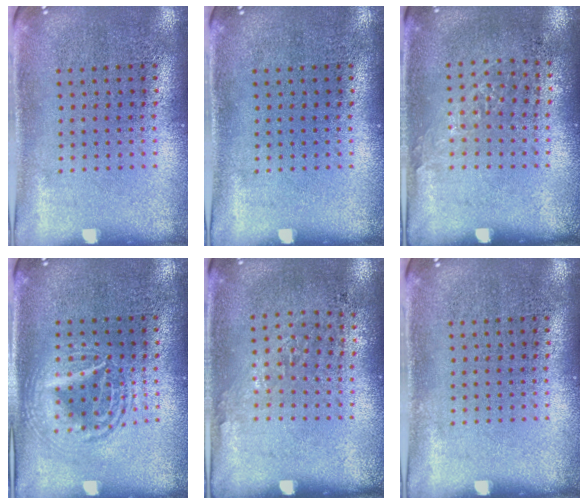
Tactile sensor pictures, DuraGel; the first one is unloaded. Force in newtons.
{"total": 0.0}
{"total": 0.8, "press": 0.7, "slide": 0.4}
{"total": 1.7, "press": 1.7, "slide": 0.2}
{"total": 0.9, "press": 0.7, "slide": 0.7}
{"total": 0.0}